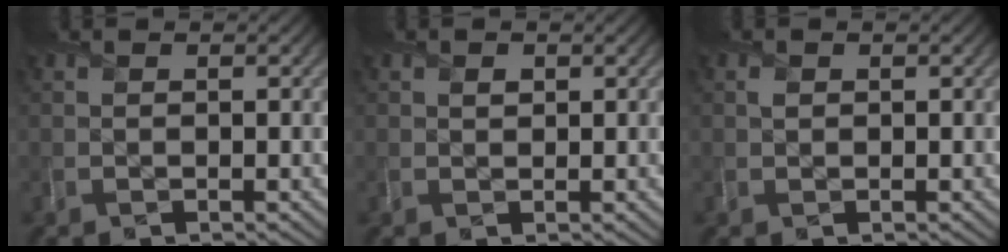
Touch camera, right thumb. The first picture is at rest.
{"total": 0.8, "force": [0.4, 0.6, 0.3], "torque": [-0.002, -0.006, 0.008]}
{"total": 0.6, "force": [0.2, 0.6, 0.3], "torque": [-0.008, -0.001, 0.003]}